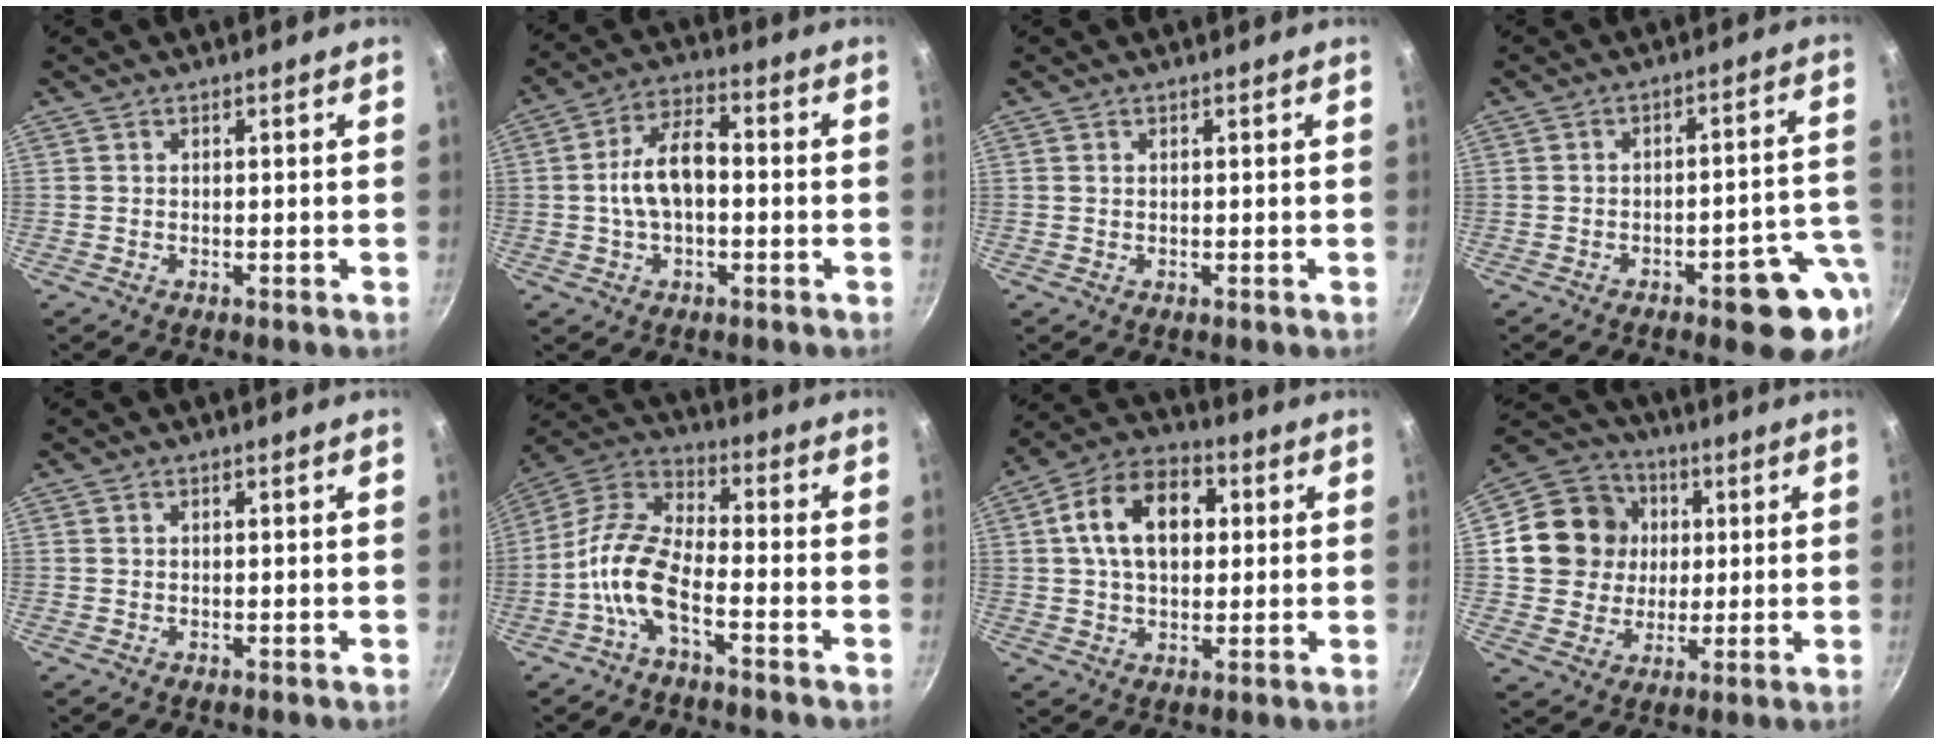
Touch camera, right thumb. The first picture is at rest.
{"total": 9.6, "force": [-0.7, 5.2, 8.0], "torque": [-0.131, 0.035, -0.019]}
{"total": 0.0}
{"total": 11.4, "force": [-4.6, 3.9, 9.7], "torque": [-0.084, 0.041, -0.054]}
{"total": 0.0}
{"total": 10.3, "force": [-4.4, 4.1, 8.4], "torque": [-0.173, 0.046, -0.102]}
{"total": 14.3, "force": [2.8, 9.5, 10.3], "torque": [-0.144, 0.020, 0.031]}
{"total": 14.4, "force": [2.4, 13.1, 5.5], "torque": [-0.073, 0.015, 0.037]}